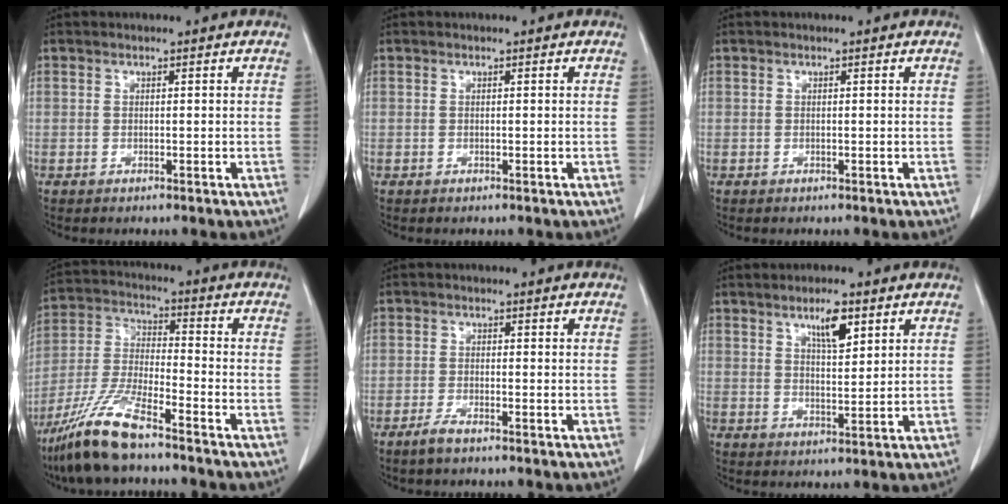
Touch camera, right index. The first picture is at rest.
{"total": 0.0}
{"total": 0.0}
{"total": 11.4, "force": [-8.6, 1.3, 7.4], "torque": [-0.161, -0.021, -0.168]}
{"total": 2.1, "force": [-1.6, 0.3, 1.3], "torque": [-0.032, -0.002, -0.033]}
{"total": 5.4, "force": [3.0, 1.4, 4.3], "torque": [-0.076, -0.001, 0.052]}